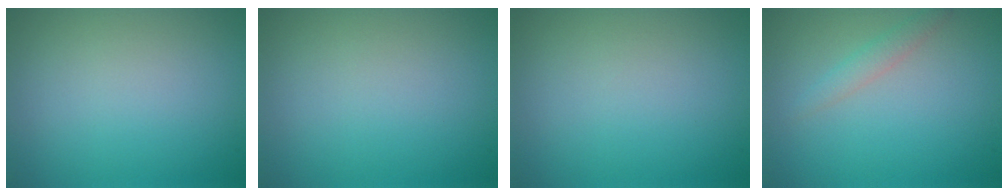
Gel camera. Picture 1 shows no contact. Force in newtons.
{"total": 0.0}
{"total": 0.0}
{"total": 1.5, "press": 1.5, "slide": 0.2}